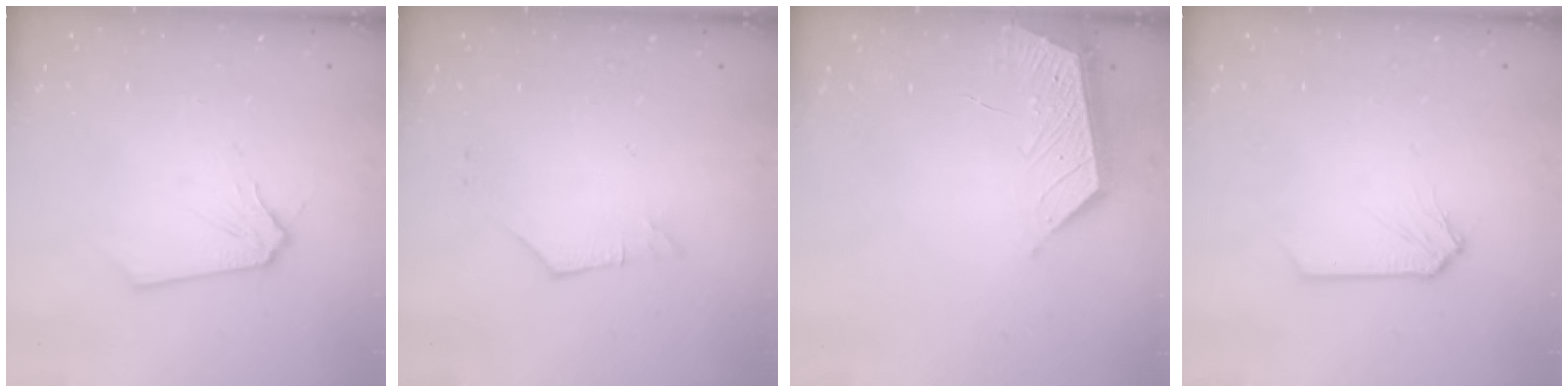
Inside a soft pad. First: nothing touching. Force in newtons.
{"total": 2.0, "press": 2.0, "slide": 0.1}
{"total": 4.1, "press": 4.1, "slide": 0.5}
{"total": 0.0}